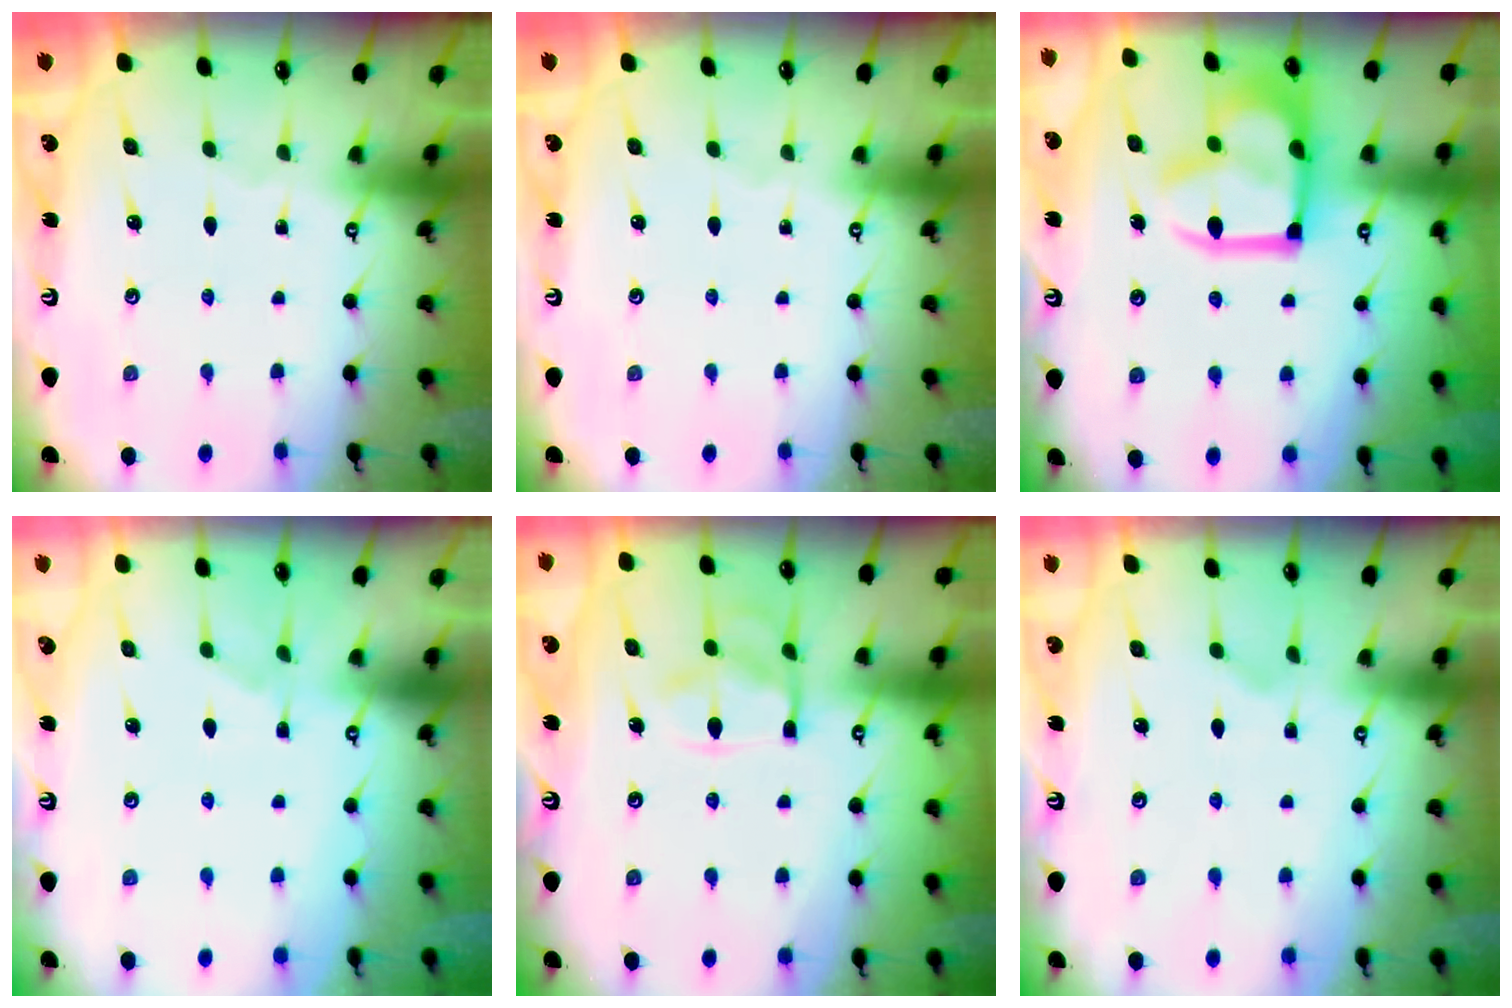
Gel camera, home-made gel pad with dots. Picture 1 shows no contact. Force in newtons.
{"total": 0.0}
{"total": 18.4, "press": 18.3, "slide": 2.2}
{"total": 1.2, "press": 0.5, "slide": 1.1}
{"total": 13.6, "press": 13.5, "slide": 1.5}
{"total": 0.7, "press": 0.4, "slide": 0.6}